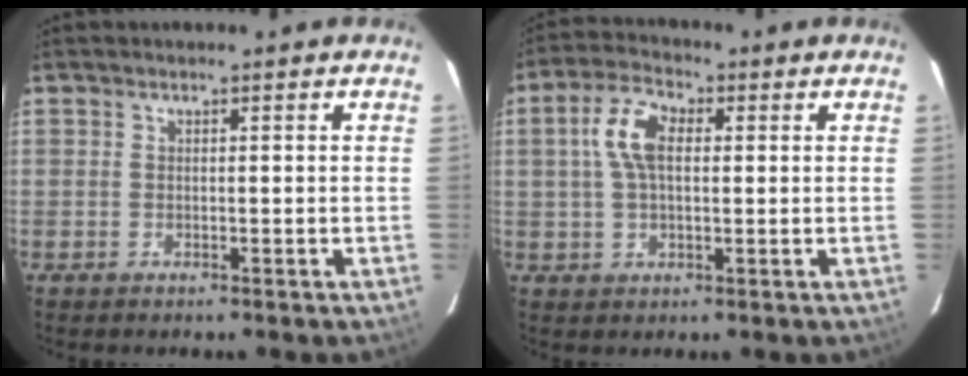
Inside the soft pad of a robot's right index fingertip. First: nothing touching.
{"total": 7.6, "force": [1.4, 4.1, 6.2], "torque": [-0.124, 0.020, 0.027]}